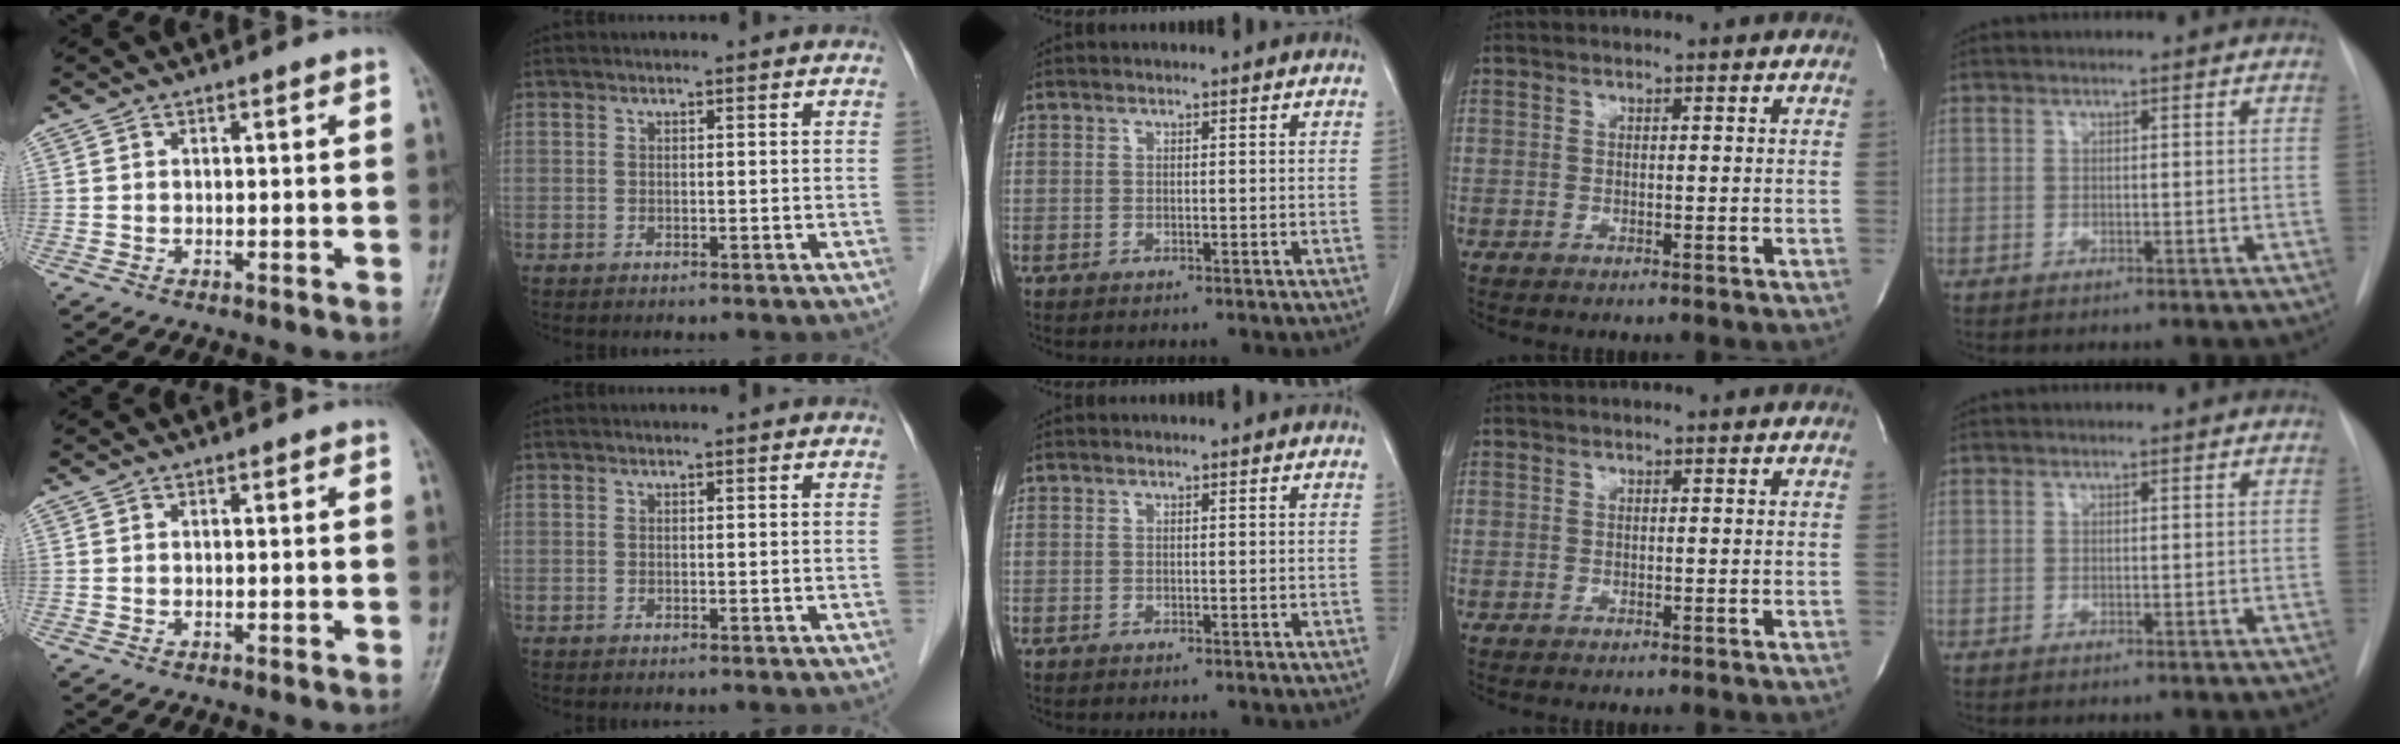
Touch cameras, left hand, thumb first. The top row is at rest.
{}